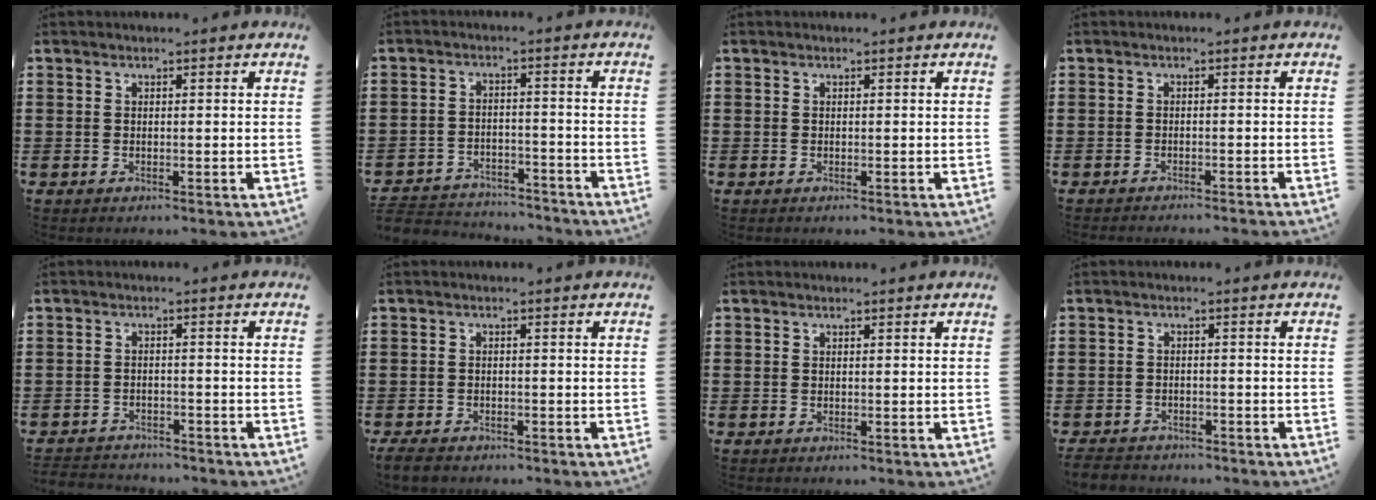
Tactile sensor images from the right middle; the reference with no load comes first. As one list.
[{"total": 3.8, "force": [-3.7, 0.8, -0.1], "torque": [-0.013, 0.000, -0.082]}, {"total": 0.0}, {"total": 0.9, "force": [-0.9, -0.2, 0.0], "torque": [-0.003, -0.001, -0.018]}, {"total": 2.5, "force": [-2.4, 0.3, -0.3], "torque": [-0.004, -0.003, -0.054]}, {"total": 1.9, "force": [-1.8, 0.7, 0.4], "torque": [-0.017, -0.001, -0.039]}, {"total": 0.0}, {"total": 2.4, "force": [-2.3, 0.6, 0.0], "torque": [-0.012, -0.003, -0.053]}]